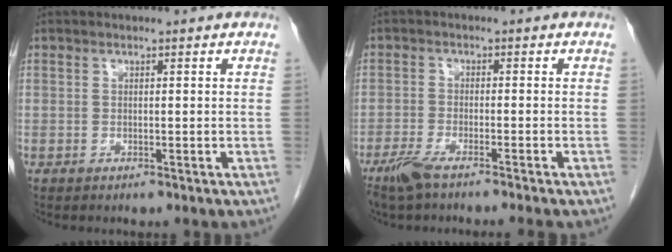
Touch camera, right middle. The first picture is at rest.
{"total": 5.2, "force": [-4.1, -0.1, 3.3], "torque": [-0.058, -0.011, -0.074]}